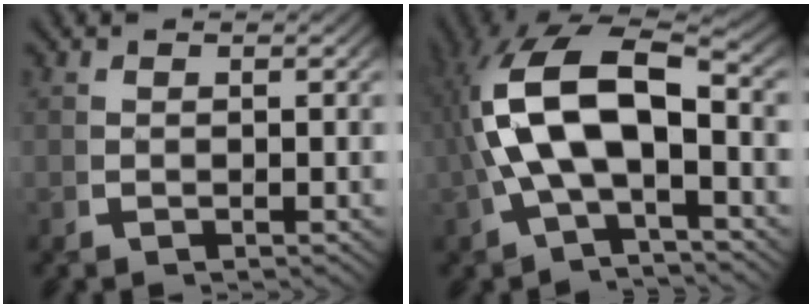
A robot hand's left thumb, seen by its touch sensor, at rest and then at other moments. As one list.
[{"total": 12.7, "force": [0.2, 7.6, 10.2], "torque": [-0.219, -0.017, 0.007]}]